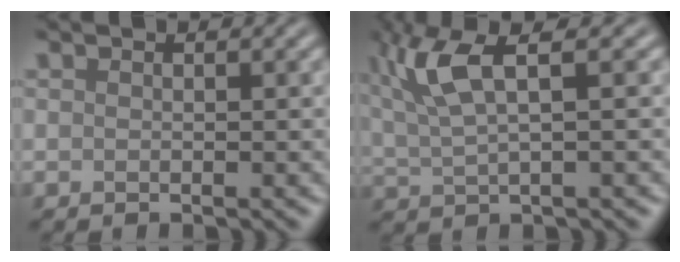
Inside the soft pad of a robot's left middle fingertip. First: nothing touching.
{"total": 6.0, "force": [2.7, 1.6, 5.1], "torque": [-0.116, 0.014, 0.058]}